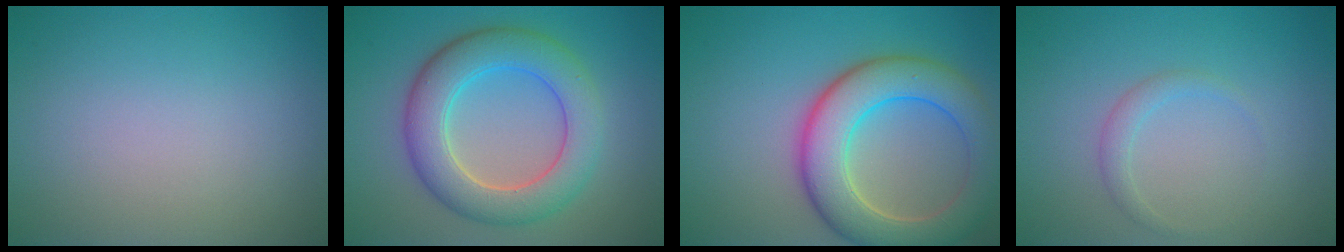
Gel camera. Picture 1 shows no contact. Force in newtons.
{"total": 7.0, "press": 7.0, "slide": 0.3}
{"total": 8.2, "press": 8.1, "slide": 0.6}
{"total": 1.2, "press": 1.2, "slide": 0.1}